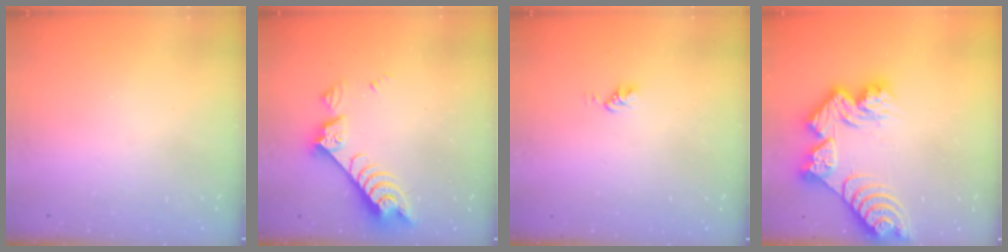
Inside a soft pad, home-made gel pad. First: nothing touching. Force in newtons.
{"total": 8.3, "press": 8.2, "slide": 1.3}
{"total": 3.0, "press": 3.0, "slide": 0.4}
{"total": 15.1, "press": 15.0, "slide": 1.4}